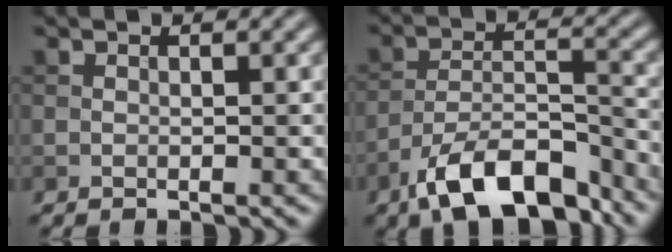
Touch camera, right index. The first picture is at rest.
{"total": 10.0, "force": [-7.0, 3.7, 6.0], "torque": [-0.094, -0.002, -0.130]}